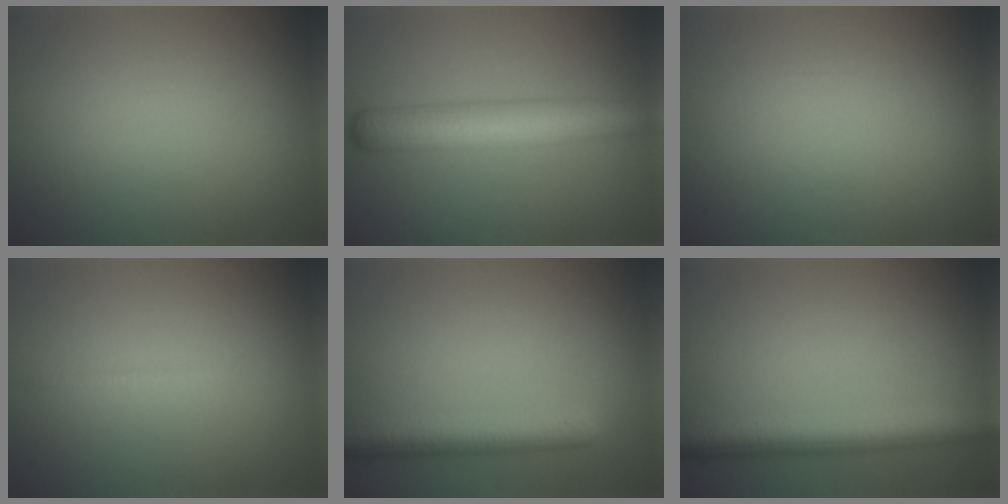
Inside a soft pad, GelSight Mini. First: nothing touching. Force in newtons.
{"total": 7.1, "press": 7.1, "slide": 0.2}
{"total": 0.0}
{"total": 0.6, "press": 0.6, "slide": 0.1}
{"total": 5.1, "press": 5.1, "slide": 0.3}
{"total": 6.0, "press": 6.0, "slide": 0.0}